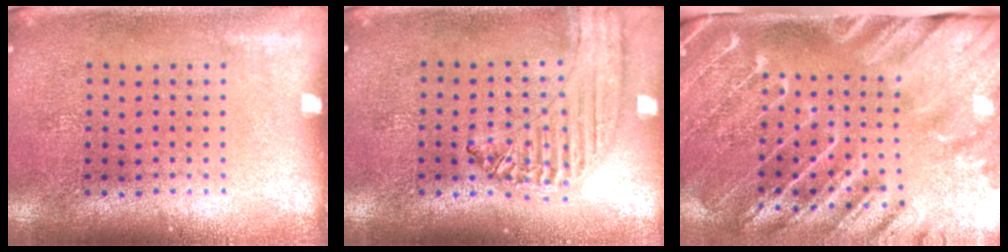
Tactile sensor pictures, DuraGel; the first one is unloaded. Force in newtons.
{"total": 1.2, "press": 1.2, "slide": 0.1}
{"total": 4.1, "press": 3.4, "slide": 2.4}